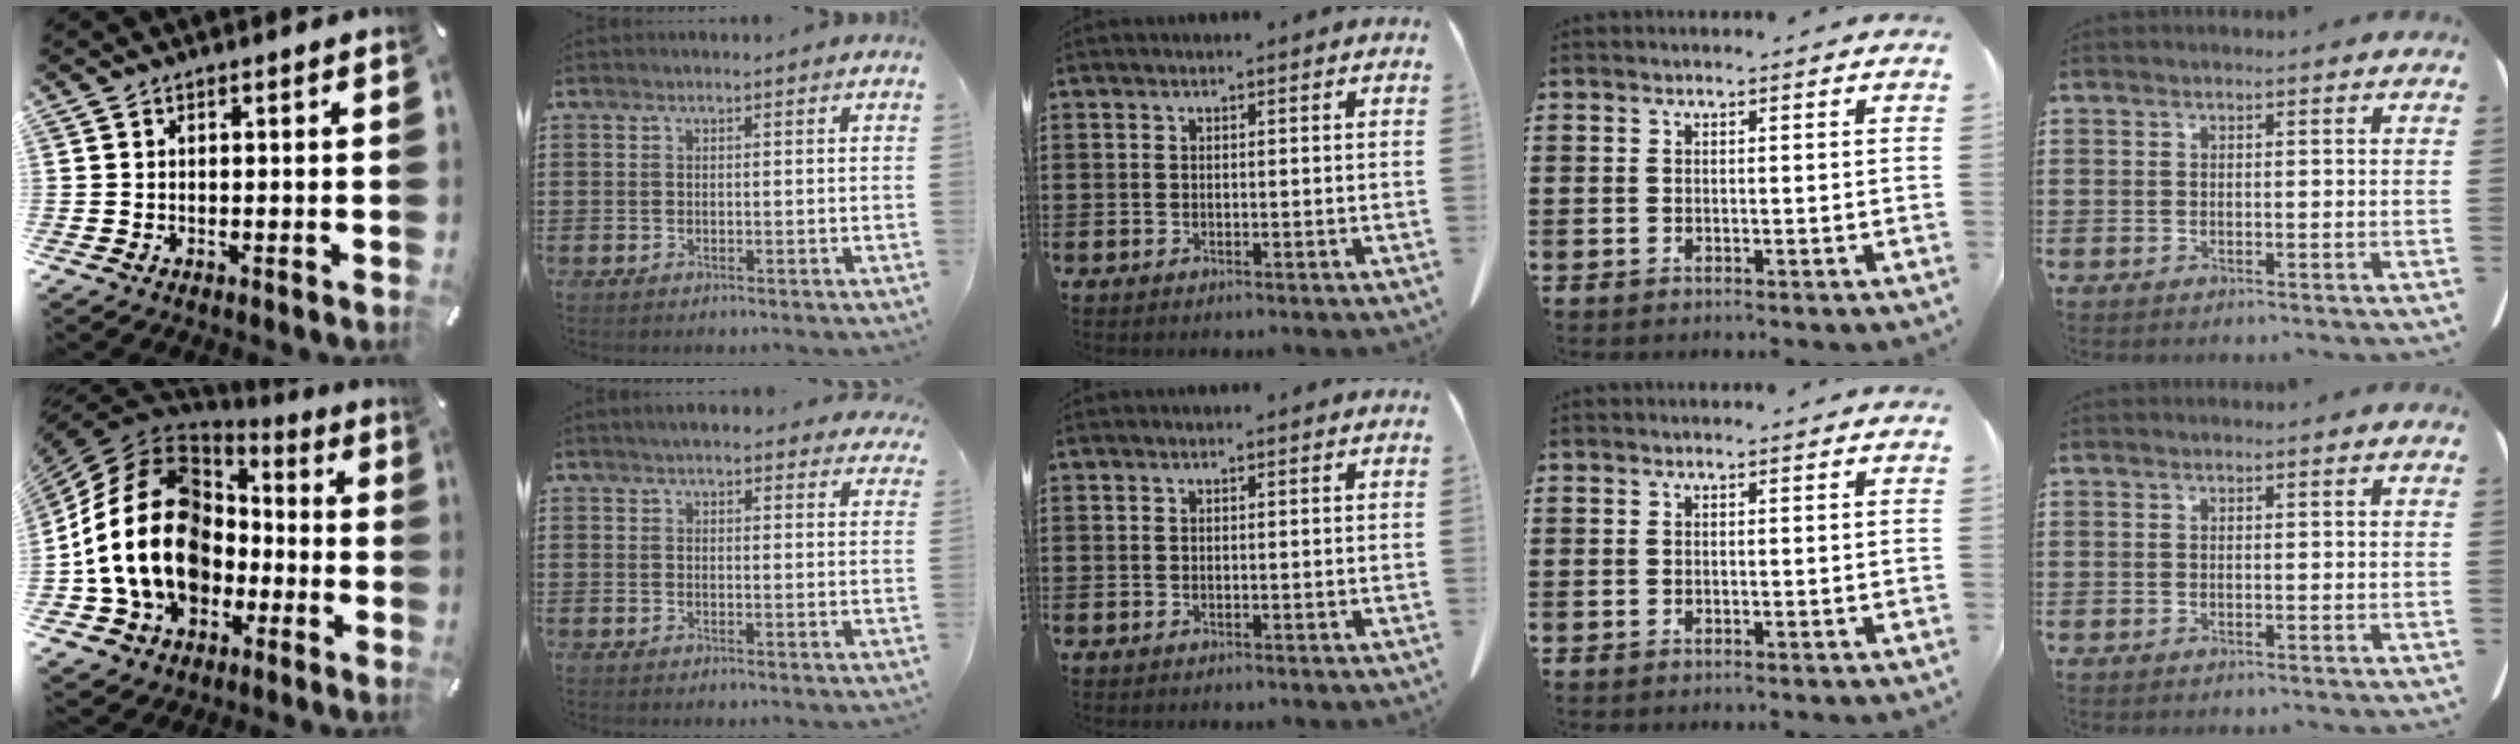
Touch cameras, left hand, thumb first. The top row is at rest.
{"thumb": {"total": 21.8, "force": [-2.6, 16.8, 13.6], "torque": [-0.294, 0.016, -0.041]}, "index": {"total": 3.4, "force": [3.3, 0.3, 0.7], "torque": [-0.023, -0.005, 0.061]}}